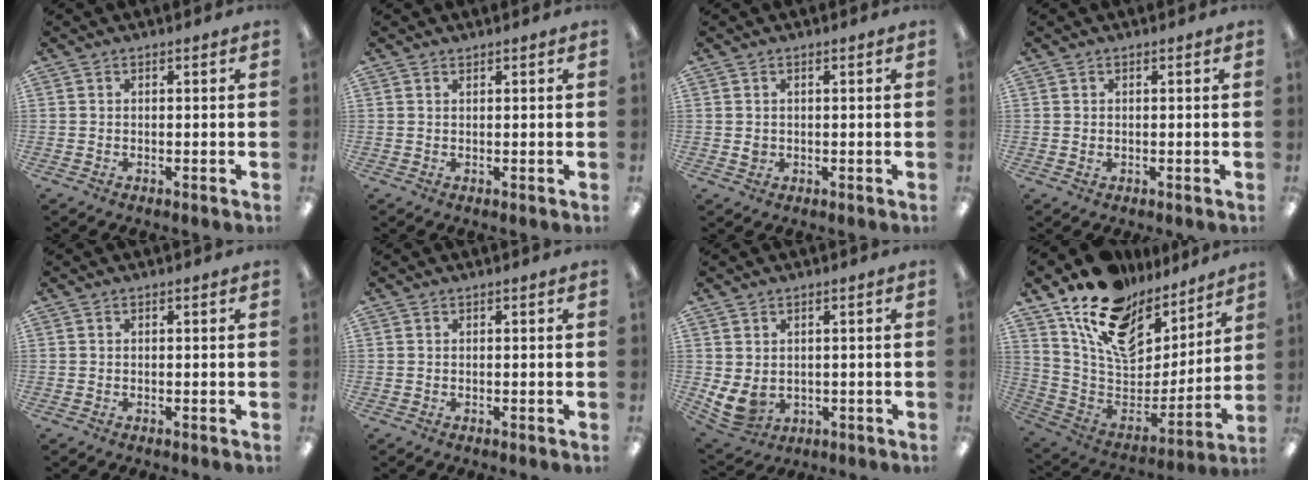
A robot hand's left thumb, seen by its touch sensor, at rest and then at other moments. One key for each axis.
{"total": 0.5, "fx": 0.5, "fy": 0.2, "fz": 0.1, "tx": -0.003, "ty": 0.001, "tz": 0.009}
{"total": 1.4, "fx": 0.1, "fy": 1.3, "fz": 0.6, "tx": -0.006, "ty": 0.001, "tz": -0.001}
{"total": 0.6, "fx": 0.1, "fy": 0.4, "fz": 0.4, "tx": 0.001, "ty": 0.000, "tz": -0.001}
{"total": 0.0}
{"total": 0.0}
{"total": 5.5, "fx": 0.5, "fy": 4.2, "fz": 3.4, "tx": -0.087, "ty": -0.010, "tz": 0.008}
{"total": 17.8, "fx": 12.2, "fy": 10.0, "fz": 8.1, "tx": -0.156, "ty": -0.084, "tz": 0.223}